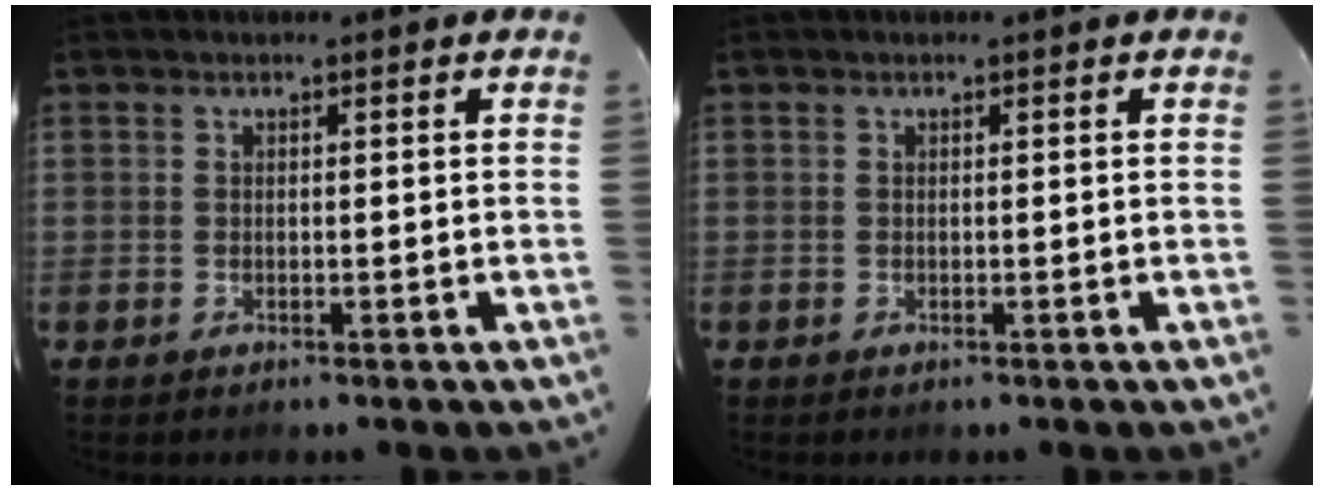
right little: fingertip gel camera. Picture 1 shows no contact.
{"total": 0.0}